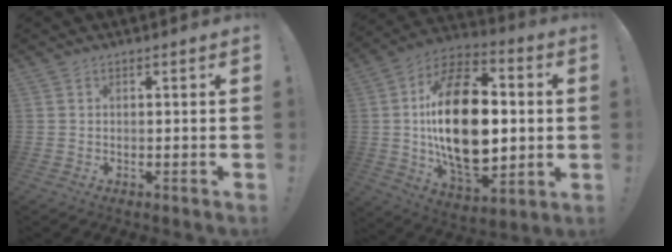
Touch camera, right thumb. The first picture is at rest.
{"total": 28.5, "force": [0.6, 16.5, 23.2], "torque": [-0.405, -0.003, 0.018]}